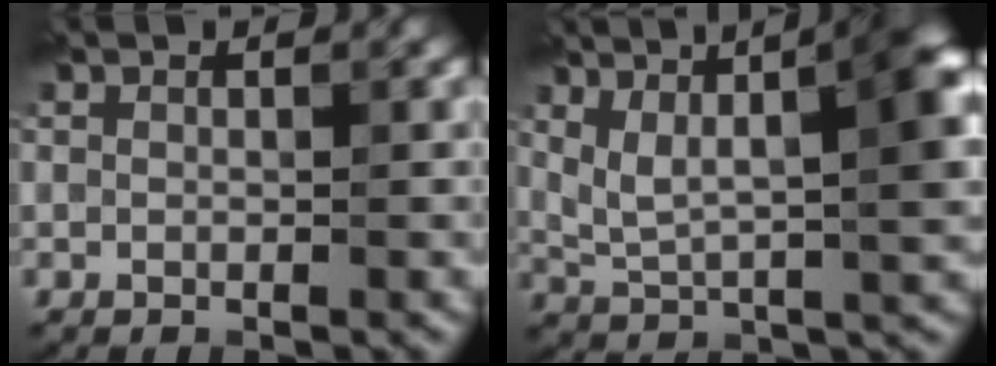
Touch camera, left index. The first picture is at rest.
{"total": 10.2, "force": [3.8, 3.6, 8.8], "torque": [-0.134, 0.013, 0.070]}